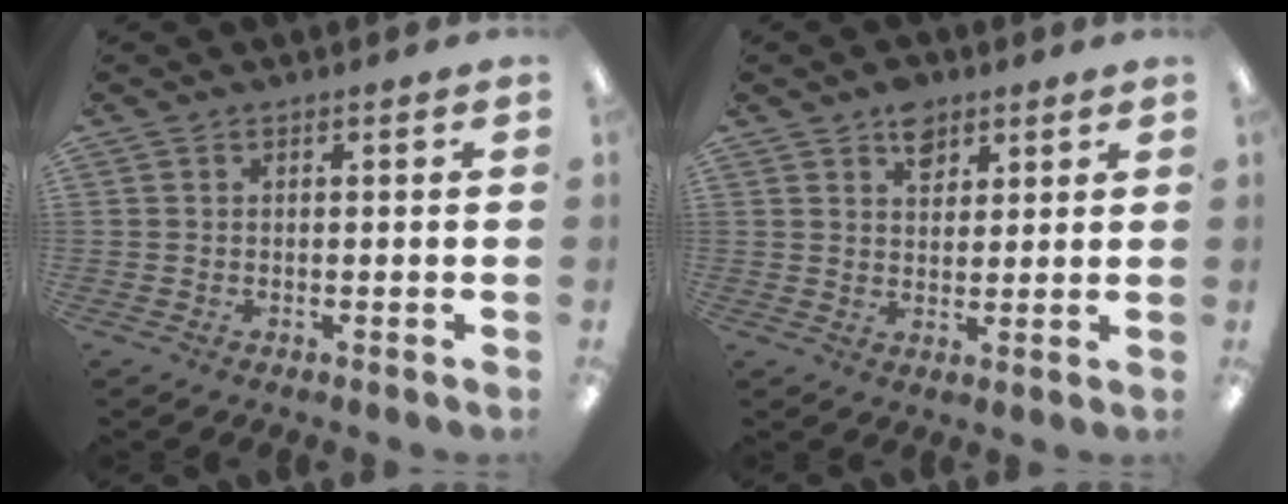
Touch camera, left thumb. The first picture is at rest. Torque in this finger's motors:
{"motor_torque": [0.68, 0.43, 0.38, -0.43, 0.01]}